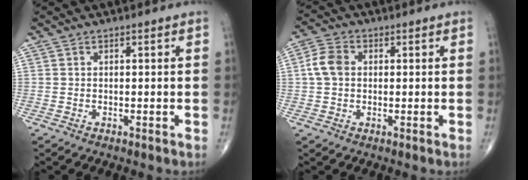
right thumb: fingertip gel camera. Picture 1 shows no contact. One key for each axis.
{"total": 5.3, "fx": 0.5, "fy": 4.0, "fz": 3.5, "tx": -0.070, "ty": 0.013, "tz": 0.004}